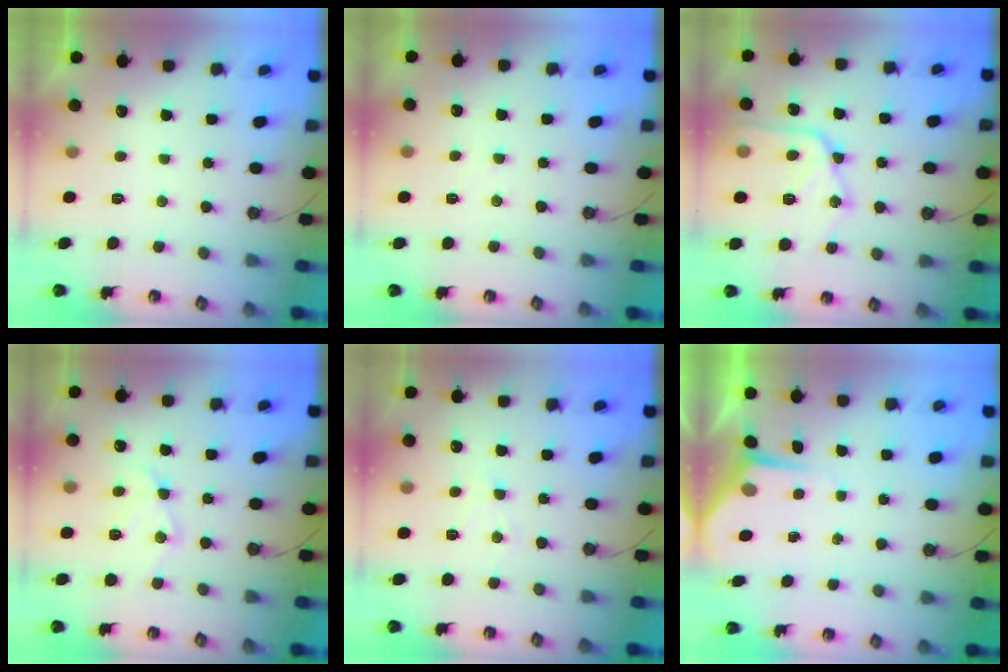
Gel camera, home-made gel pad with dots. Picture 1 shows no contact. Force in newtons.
{"total": 2.6, "press": 2.6, "slide": 0.4}
{"total": 16.0, "press": 15.9, "slide": 1.3}
{"total": 12.9, "press": 12.9, "slide": 1.1}
{"total": 7.5, "press": 7.5, "slide": 0.9}
{"total": 4.2, "press": 4.2, "slide": 0.5}